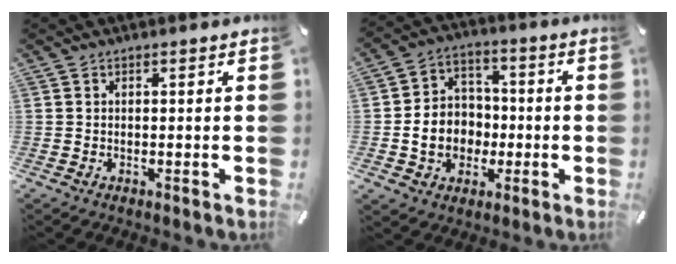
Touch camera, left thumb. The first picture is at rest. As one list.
[{"total": 10.0, "force": [-2.2, 8.6, 4.5], "torque": [-0.097, 0.021, -0.039]}]